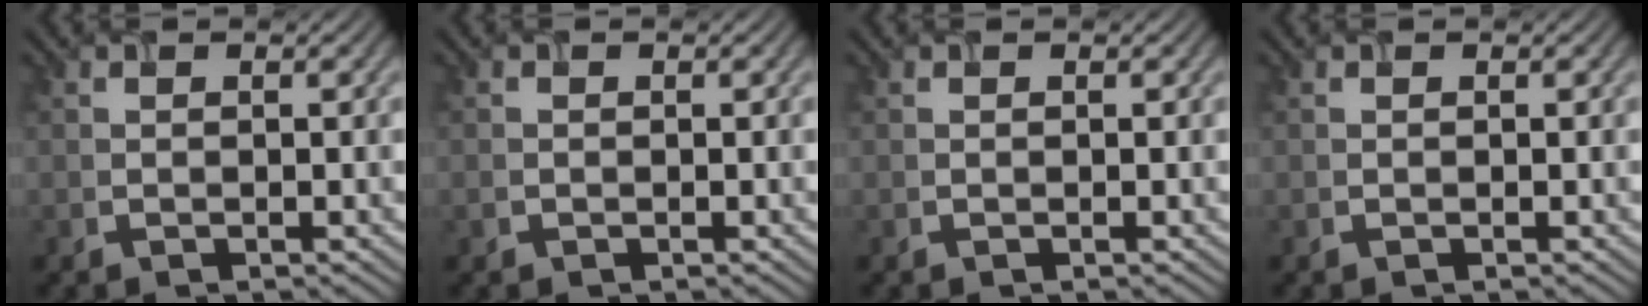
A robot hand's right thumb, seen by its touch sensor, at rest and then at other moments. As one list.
[{"total": 0.7, "force": [-0.3, 0.7, 0.2], "torque": [-0.002, -0.004, -0.008]}, {"total": 0.0}, {"total": 0.0}]